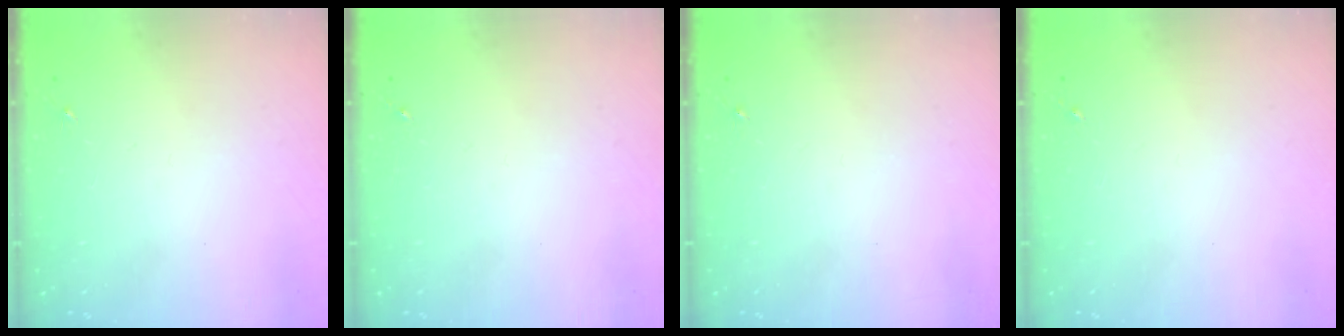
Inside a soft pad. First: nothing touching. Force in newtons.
{"total": 0.0}
{"total": 0.0}
{"total": 0.0}